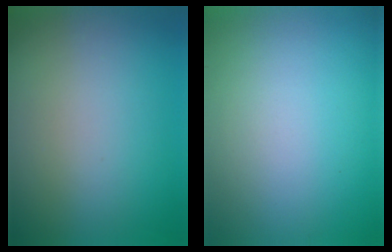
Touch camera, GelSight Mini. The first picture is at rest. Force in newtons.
{"total": 0.0}